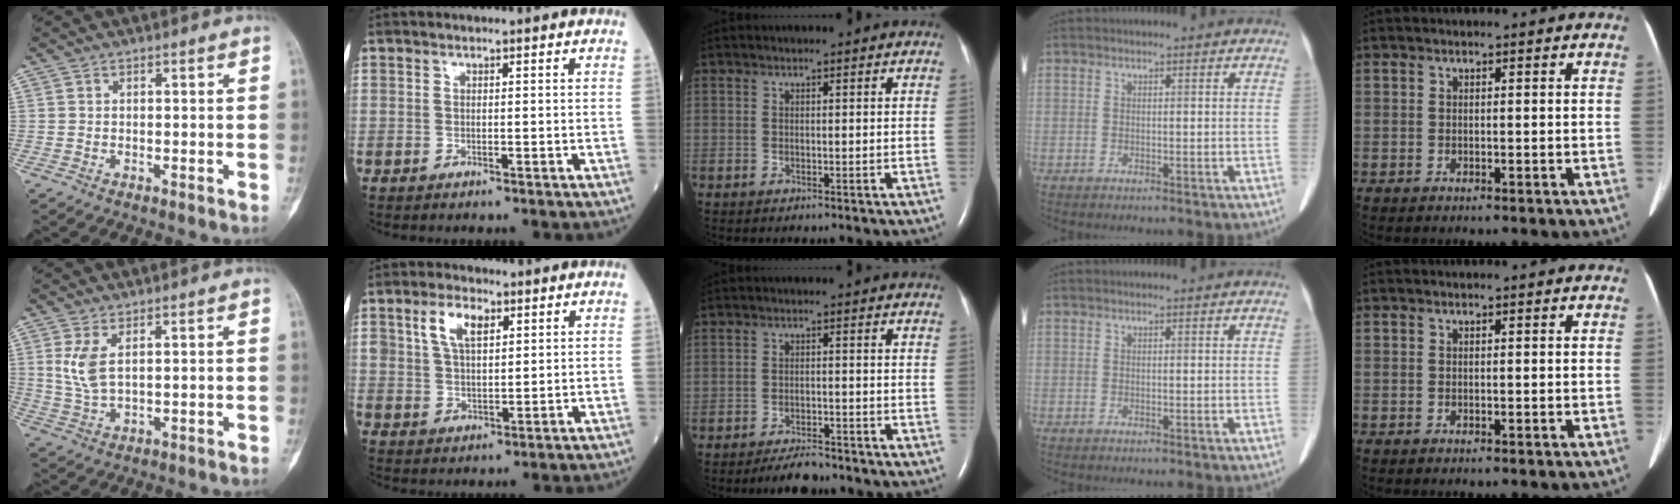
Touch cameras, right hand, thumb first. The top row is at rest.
{"thumb": {"total": 5.3, "force": [1.7, 2.3, 4.5], "torque": [-0.102, -0.008, 0.044]}, "index": {"total": 6.1, "force": [2.7, 3.0, 4.6], "torque": [-0.094, 0.011, 0.056]}, "middle": {"total": 4.0, "force": [-3.6, 1.0, 1.4], "torque": [-0.028, -0.007, -0.060]}}